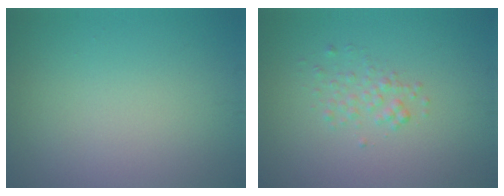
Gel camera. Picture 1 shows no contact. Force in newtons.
{"total": 1.5, "press": 1.5, "slide": 0.1}